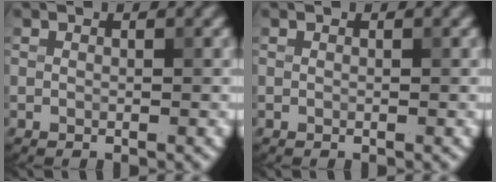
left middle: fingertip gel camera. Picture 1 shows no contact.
{"total": 0.0}